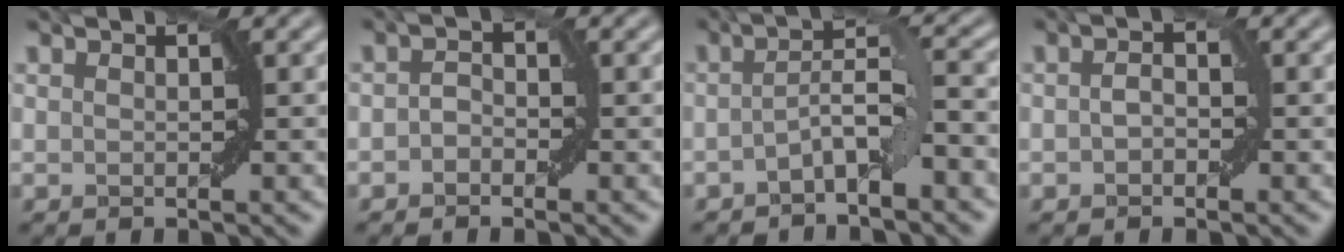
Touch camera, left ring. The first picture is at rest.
{"total": 1.2, "force": [-0.7, 0.8, 0.6], "torque": [-0.011, 0.004, -0.014]}
{"total": 3.6, "force": [-1.6, 0.5, 3.2], "torque": [-0.053, 0.015, -0.038]}
{"total": 1.2, "force": [-0.2, 0.7, 0.9], "torque": [-0.017, 0.005, -0.005]}